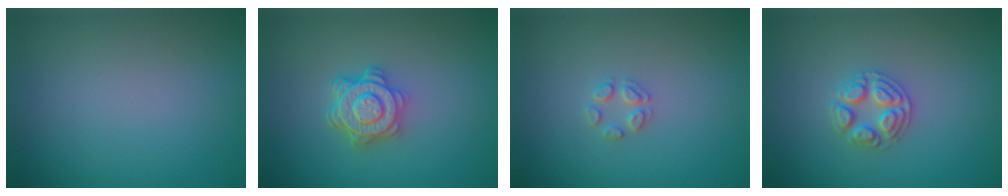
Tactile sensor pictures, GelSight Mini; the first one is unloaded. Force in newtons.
{"total": 4.6, "press": 3.6, "slide": 2.9}
{"total": 1.5, "press": 1.5, "slide": 0.1}
{"total": 2.5, "press": 2.5, "slide": 0.4}